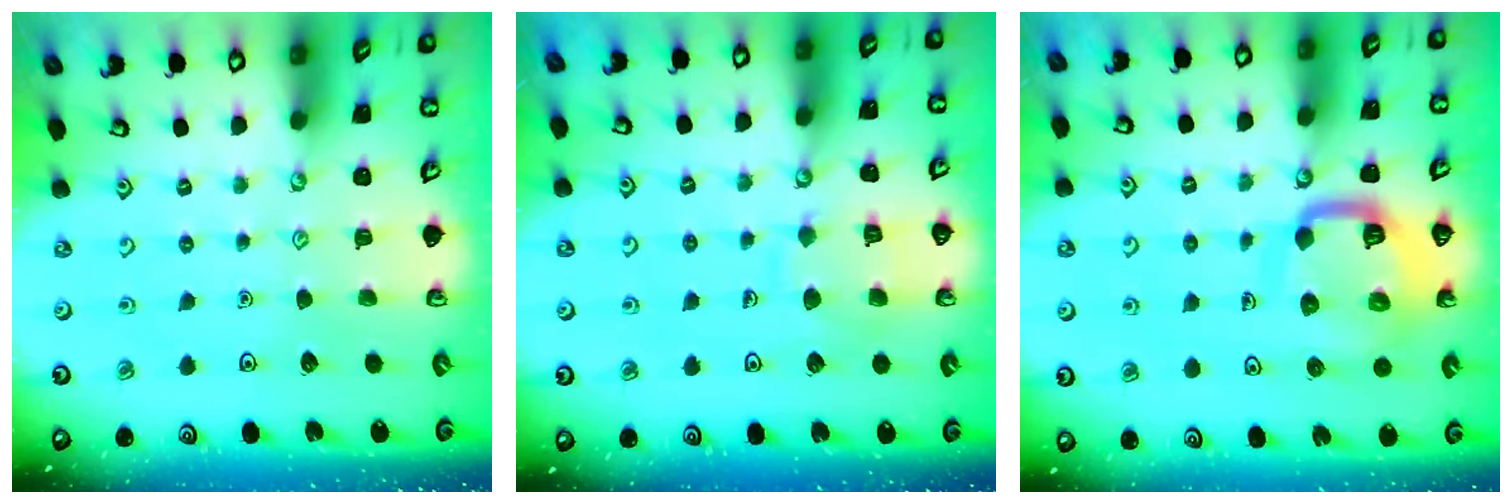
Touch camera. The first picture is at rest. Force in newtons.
{"total": 9.2, "press": 9.2, "slide": 0.7}
{"total": 11.4, "press": 11.4, "slide": 1.2}